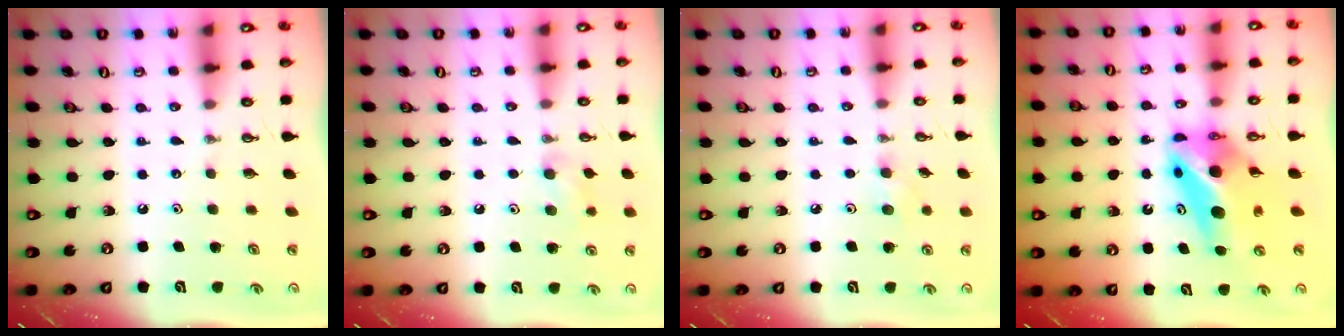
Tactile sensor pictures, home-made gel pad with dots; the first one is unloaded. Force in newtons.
{"total": 8.0, "press": 7.8, "slide": 1.7}
{"total": 7.6, "press": 5.5, "slide": 5.2}
{"total": 9.7, "press": 9.4, "slide": 2.3}